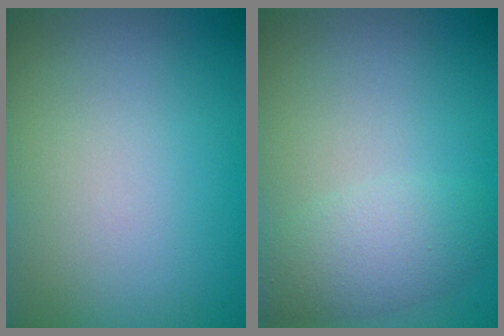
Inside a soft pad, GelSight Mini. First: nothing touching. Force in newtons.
{"total": 2.6, "press": 2.6, "slide": 0.2}